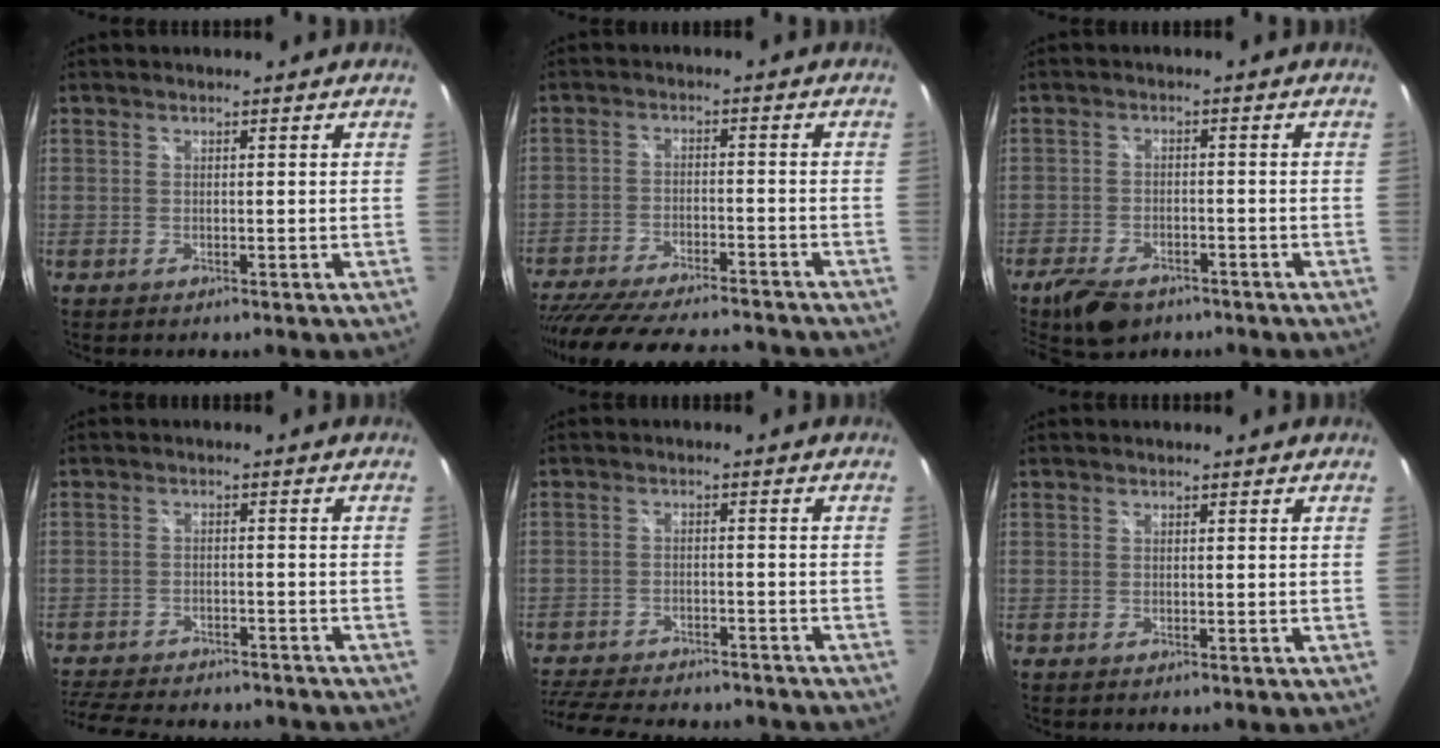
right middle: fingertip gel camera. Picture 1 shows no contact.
{"total": 23.1, "force": [-19.8, 5.5, 10.5], "torque": [-0.213, -0.034, -0.292]}
{"total": 8.6, "force": [-6.3, 4.0, 4.3], "torque": [-0.110, -0.014, -0.108]}
{"total": 16.8, "force": [-14.4, 5.2, 7.0], "torque": [-0.157, -0.017, -0.209]}
{"total": 18.5, "force": [-15.8, 5.6, 7.9], "torque": [-0.175, -0.021, -0.229]}
{"total": 0.0}